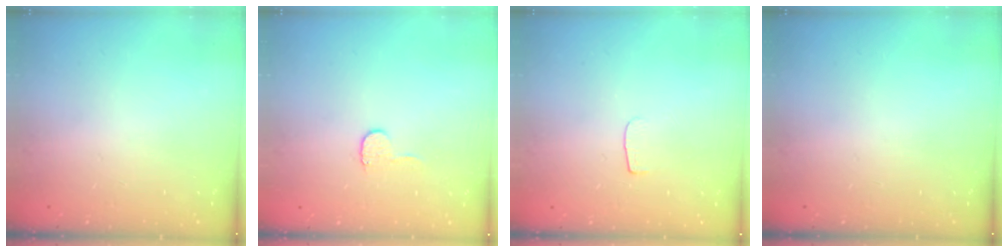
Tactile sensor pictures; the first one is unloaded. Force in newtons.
{"total": 5.2, "press": 5.1, "slide": 0.5}
{"total": 3.3, "press": 3.3, "slide": 0.3}
{"total": 0.0}